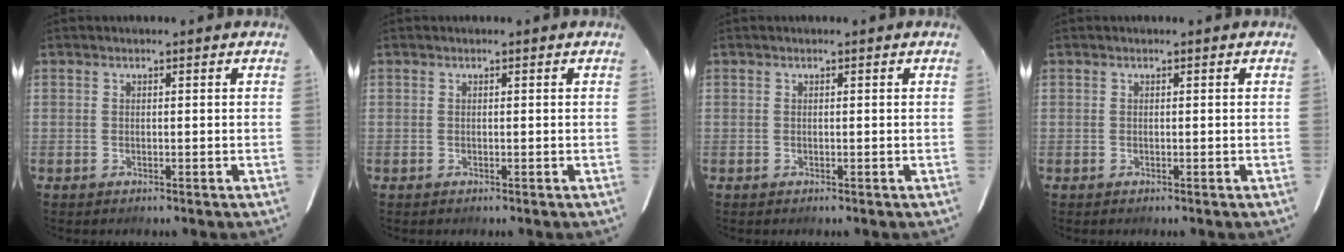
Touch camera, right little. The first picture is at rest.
{"total": 0.0}
{"total": 0.0}
{"total": 0.0}